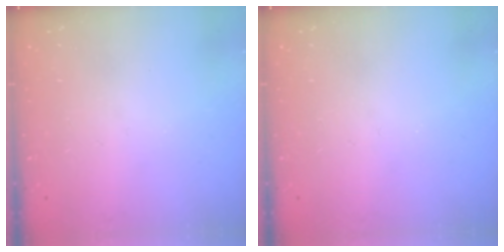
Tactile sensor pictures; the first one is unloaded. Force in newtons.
{"total": 0.0}